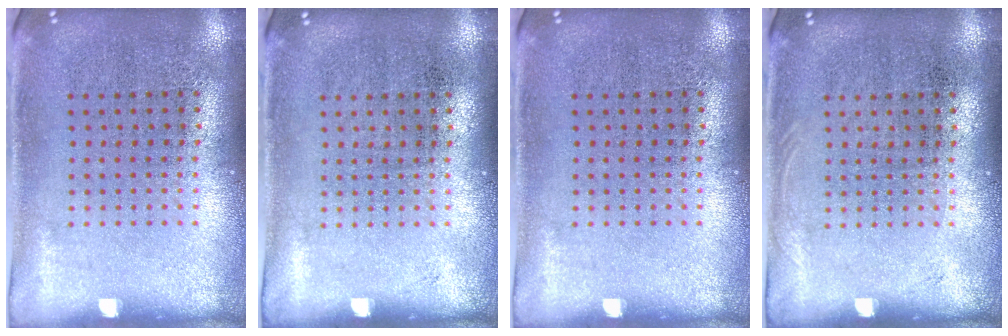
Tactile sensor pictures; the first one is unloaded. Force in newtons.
{"total": 0.0}
{"total": 0.0}
{"total": 0.5, "press": 0.5, "slide": 0.2}